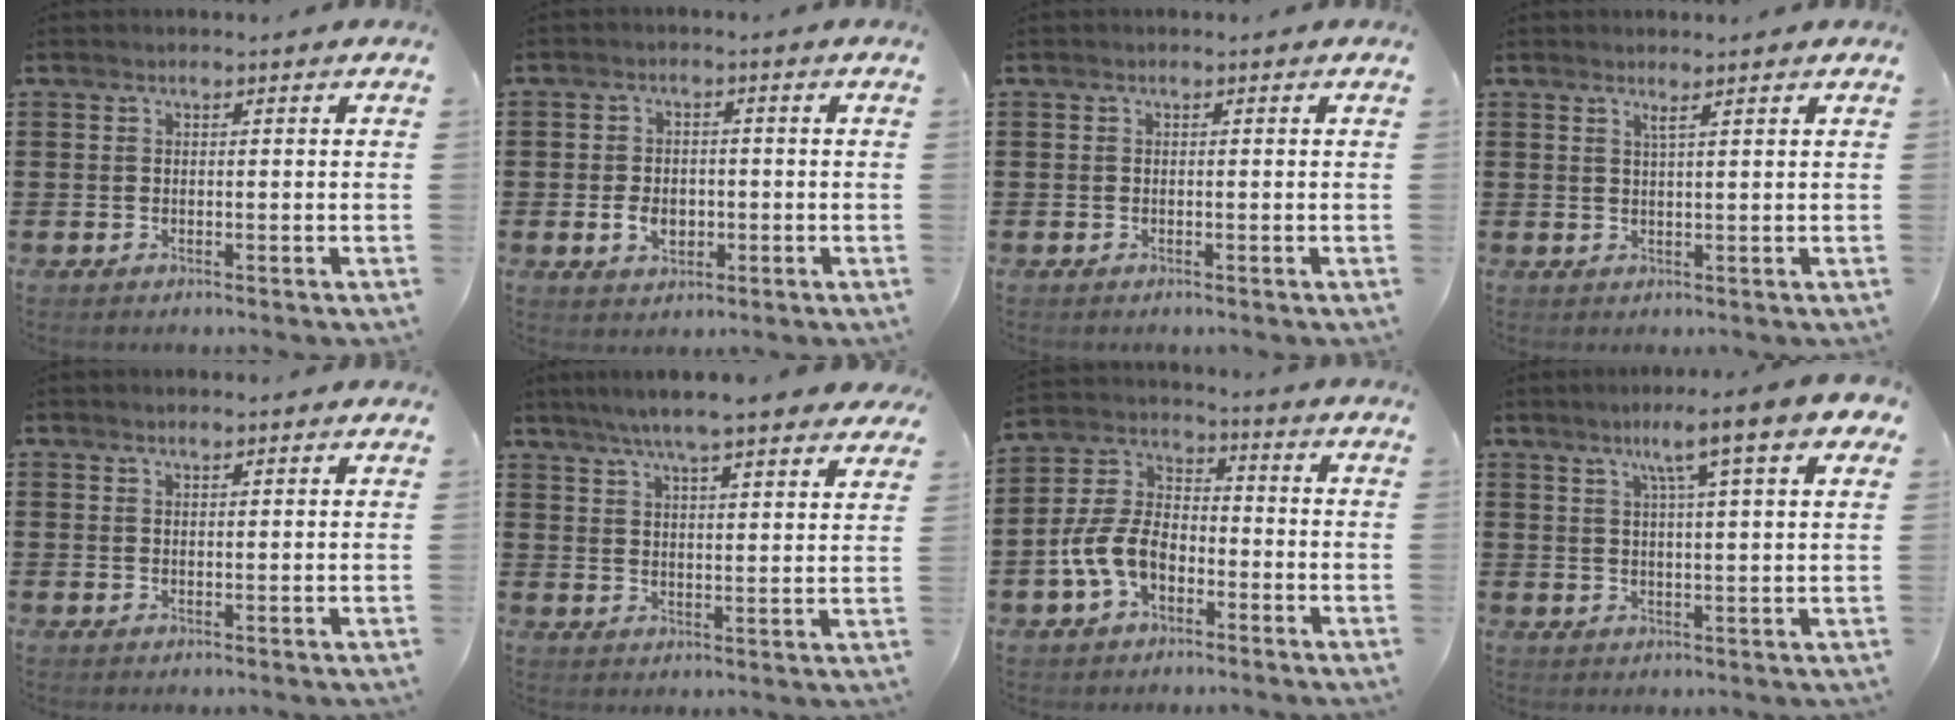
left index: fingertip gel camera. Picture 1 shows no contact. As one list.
[{"total": 3.8, "force": [-0.8, 2.7, 2.5], "torque": [-0.043, 0.000, -0.017]}, {"total": 0.0}, {"total": 1.8, "force": [1.4, -0.1, 1.2], "torque": [-0.026, -0.002, 0.025]}, {"total": 1.2, "force": [1.1, 0.1, 0.3], "torque": [-0.009, 0.000, 0.022]}, {"total": 6.4, "force": [5.6, 0.1, 3.0], "torque": [-0.078, -0.020, 0.097]}, {"total": 7.8, "force": [-3.5, 4.7, 5.1], "torque": [-0.138, 0.006, -0.077]}, {"total": 8.6, "force": [5.1, 0.2, 7.0], "torque": [-0.132, -0.008, 0.079]}]